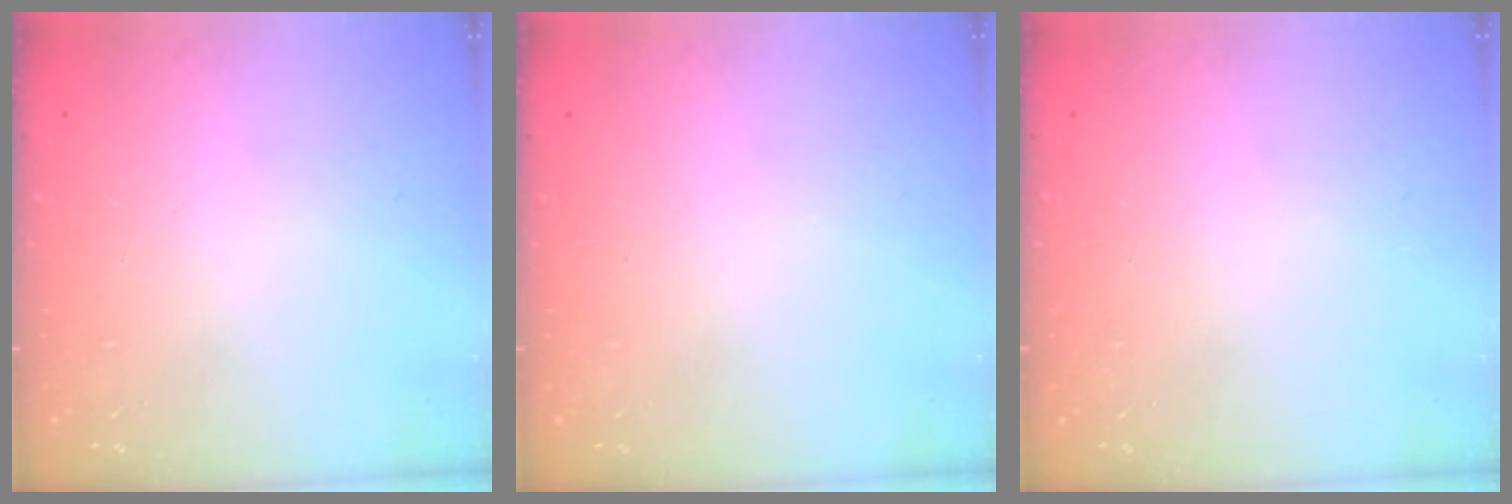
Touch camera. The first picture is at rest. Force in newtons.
{"total": 0.0}
{"total": 0.0}